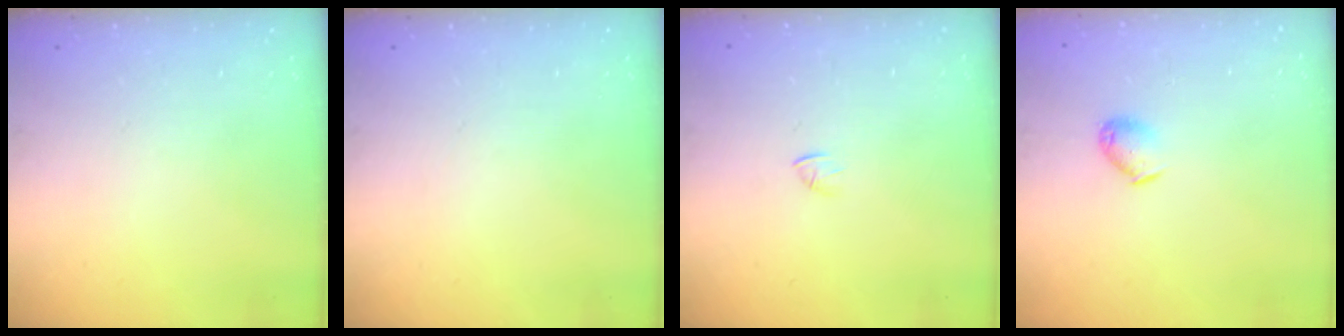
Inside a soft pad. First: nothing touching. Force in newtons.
{"total": 0.0}
{"total": 1.2, "press": 1.1, "slide": 0.3}
{"total": 6.0, "press": 5.9, "slide": 1.1}